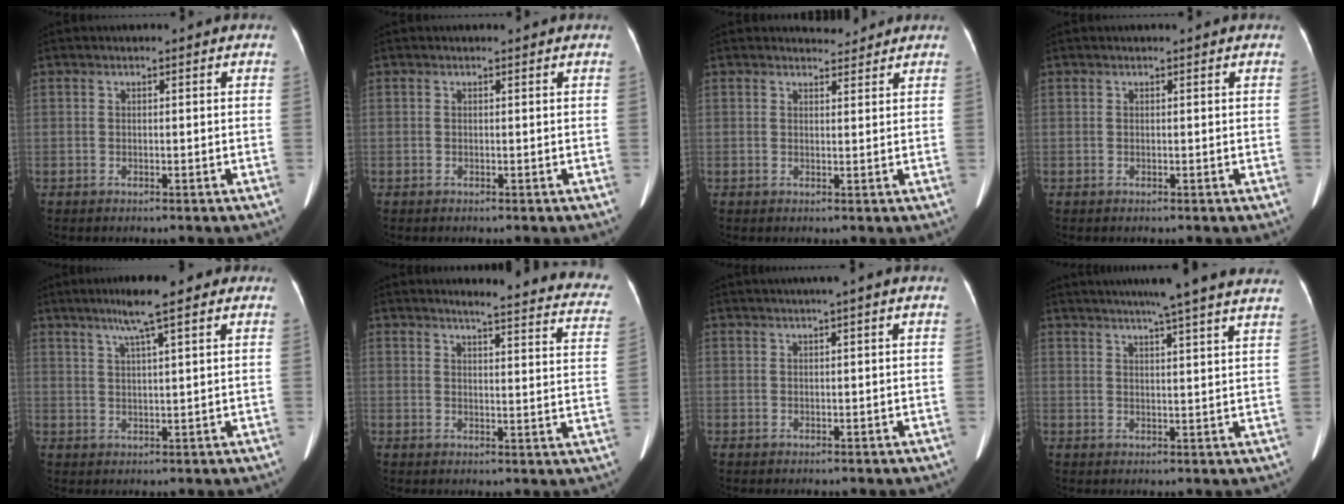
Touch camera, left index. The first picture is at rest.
{"total": 0.0}
{"total": 2.2, "force": [2.2, 0.6, -0.1], "torque": [-0.001, -0.002, 0.031]}
{"total": 0.0}
{"total": 7.2, "force": [4.8, 0.4, 5.4], "torque": [-0.088, 0.021, 0.075]}
{"total": 19.3, "force": [18.1, 1.8, 6.6], "torque": [-0.064, -0.077, 0.182]}
{"total": 2.4, "force": [1.5, -0.6, 1.8], "torque": [-0.030, 0.011, 0.029]}
{"total": 17.3, "force": [14.8, -0.9, 8.9], "torque": [-0.142, 0.002, 0.182]}